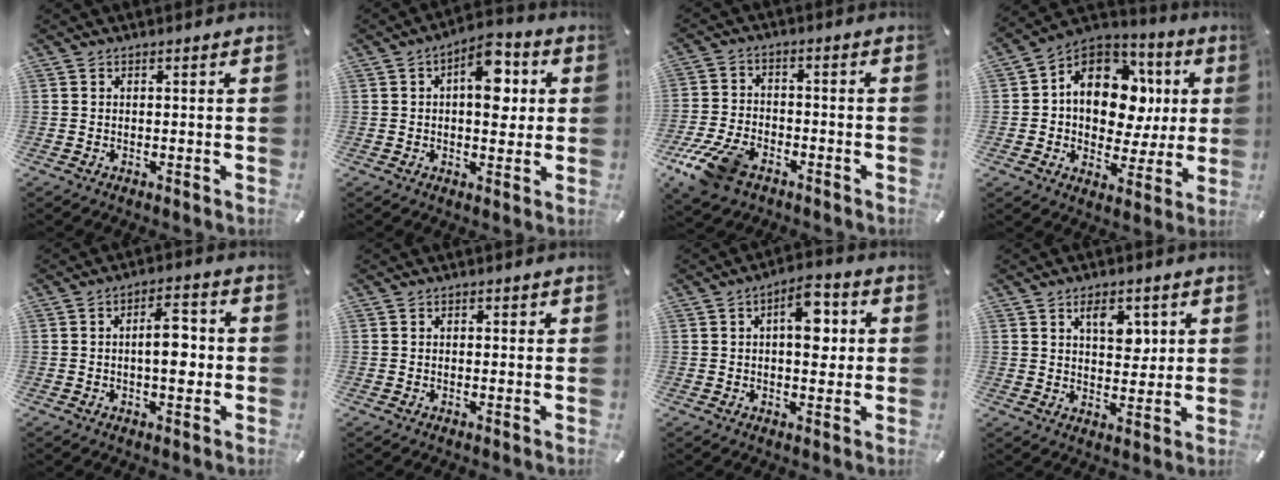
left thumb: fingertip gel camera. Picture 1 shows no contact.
{"total": 10.5, "force": [2.1, 5.7, 8.6], "torque": [-0.104, -0.007, 0.030]}
{"total": 10.4, "force": [-6.5, 5.8, 5.6], "torque": [-0.122, 0.026, -0.122]}
{"total": 15.5, "force": [3.0, 12.1, 9.2], "torque": [-0.145, -0.016, 0.059]}
{"total": 8.2, "force": [-0.4, 3.9, 7.2], "torque": [-0.101, 0.009, -0.010]}
{"total": 0.6, "force": [0.0, 0.5, 0.3], "torque": [-0.005, 0.004, -0.001]}
{"total": 9.6, "force": [1.7, 5.0, 8.0], "torque": [-0.101, -0.001, 0.023]}
{"total": 7.4, "force": [2.9, 4.4, 5.2], "torque": [-0.056, -0.010, 0.042]}